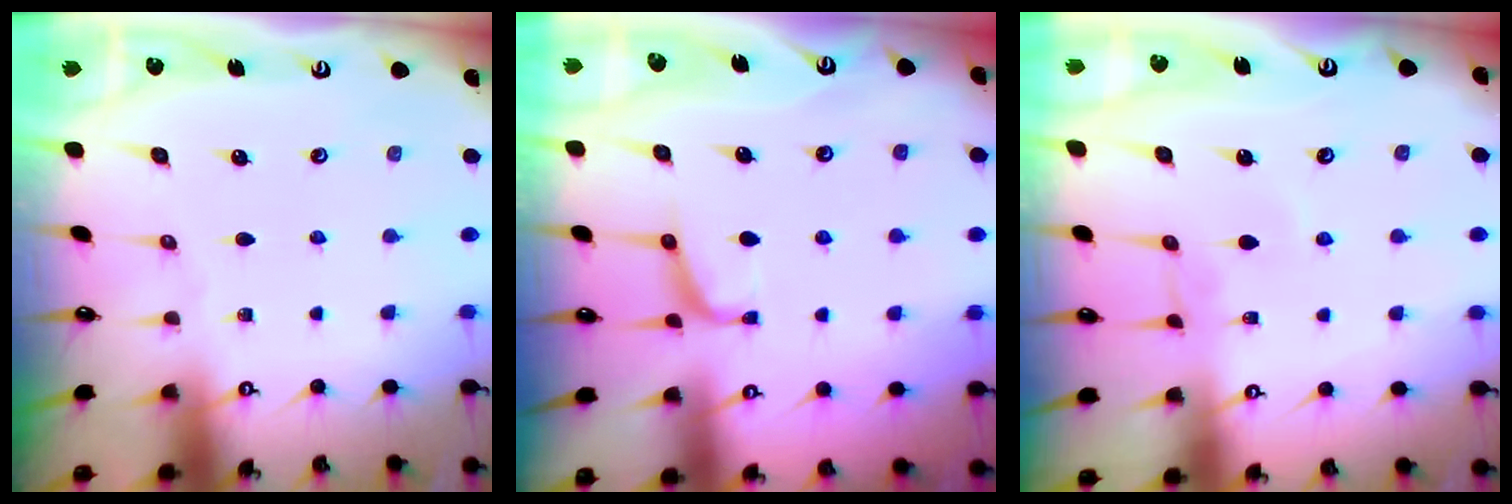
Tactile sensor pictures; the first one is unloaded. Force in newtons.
{"total": 0.9, "press": 0.8, "slide": 0.4}
{"total": 1.0, "press": 1.0, "slide": 0.2}